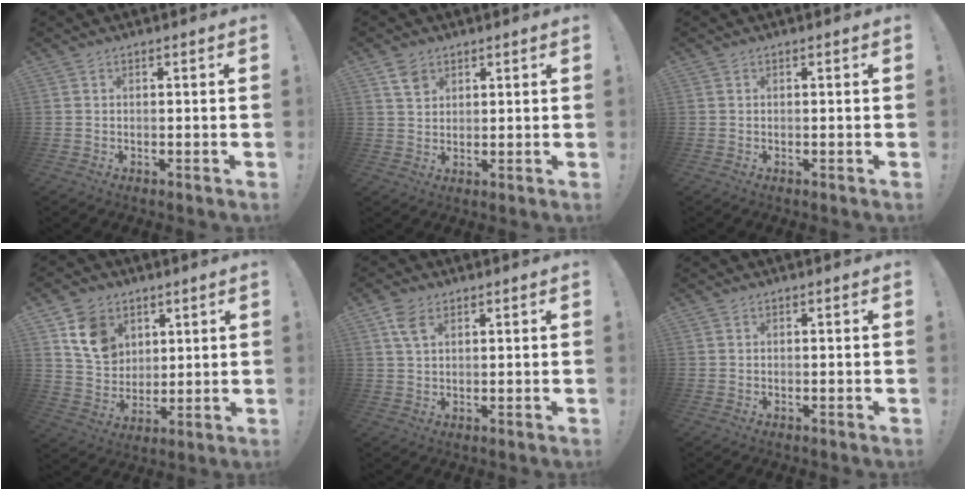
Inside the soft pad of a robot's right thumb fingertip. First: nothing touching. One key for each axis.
{"total": 4.6, "fx": 2.8, "fy": 3.2, "fz": 1.7, "tx": -0.023, "ty": -0.010, "tz": 0.053}
{"total": 0.0}
{"total": 12.2, "fx": 5.9, "fy": 9.5, "fz": 4.9, "tx": -0.081, "ty": -0.019, "tz": 0.120}
{"total": 5.4, "fx": 2.8, "fy": 3.0, "fz": 3.6, "tx": -0.063, "ty": -0.008, "tz": 0.054}
{"total": 0.0}